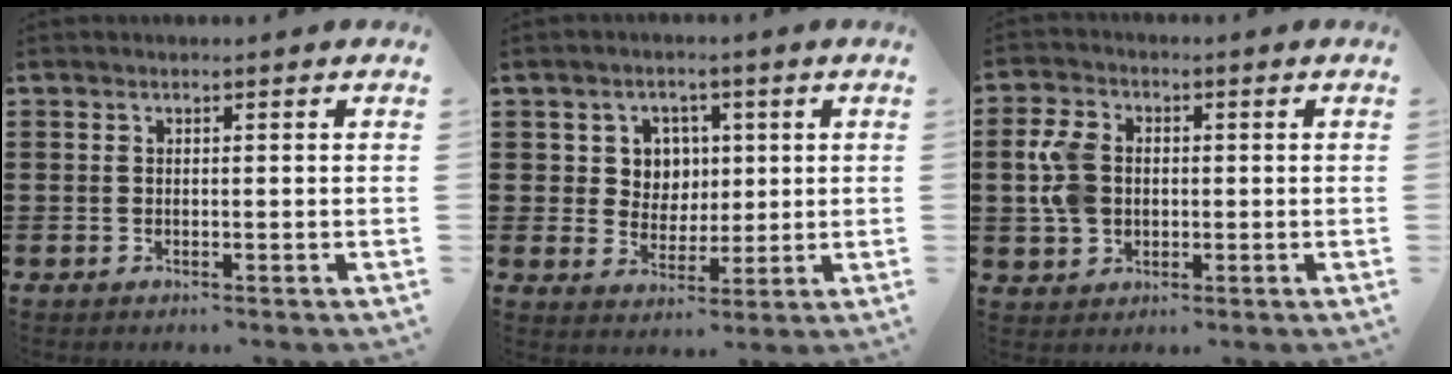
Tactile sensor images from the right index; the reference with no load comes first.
{"total": 5.2, "force": [1.5, 4.8, 1.5], "torque": [-0.053, 0.017, 0.026]}
{"total": 6.3, "force": [0.5, 4.7, 4.1], "torque": [-0.112, 0.010, 0.003]}